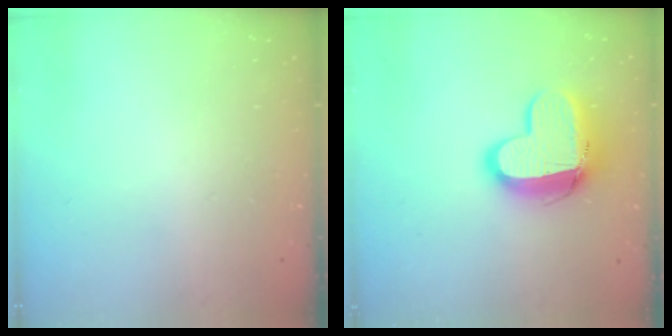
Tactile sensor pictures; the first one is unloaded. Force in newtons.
{"total": 14.1, "press": 14.1, "slide": 1.1}